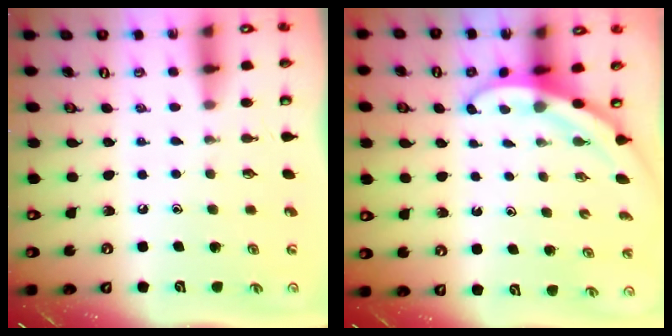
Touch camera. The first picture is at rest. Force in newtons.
{"total": 3.0, "press": 3.0, "slide": 0.2}